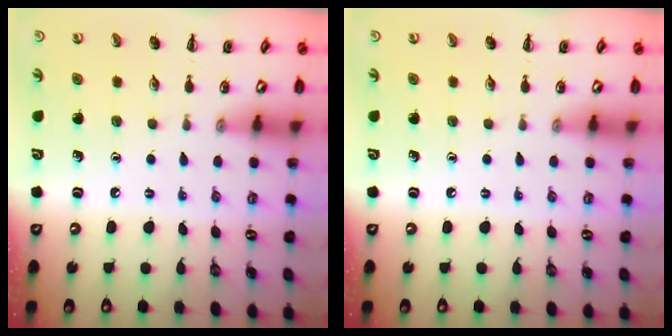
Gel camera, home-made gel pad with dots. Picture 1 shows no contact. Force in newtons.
{"total": 0.0}